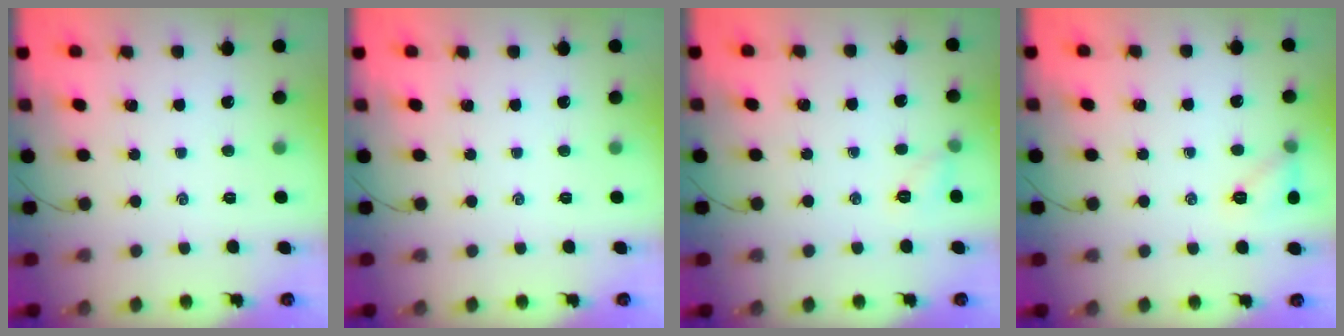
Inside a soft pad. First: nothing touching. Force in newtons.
{"total": 0.0}
{"total": 5.6, "press": 5.4, "slide": 1.5}
{"total": 7.2, "press": 7.1, "slide": 1.4}